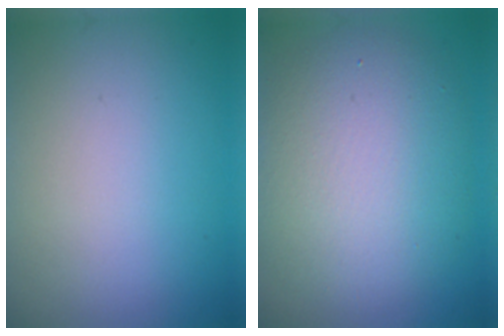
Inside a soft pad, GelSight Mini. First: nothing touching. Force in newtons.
{"total": 8.5, "press": 8.5, "slide": 0.5}